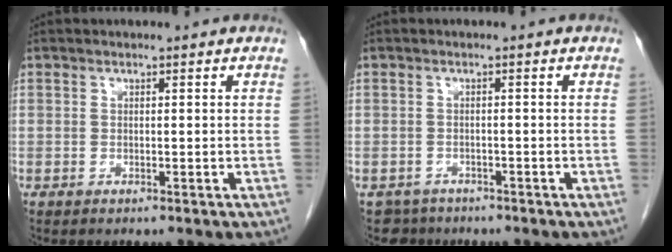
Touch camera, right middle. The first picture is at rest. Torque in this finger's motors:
{"motor_torque": [-0.09, 0.13, 0.00, 0.00]}